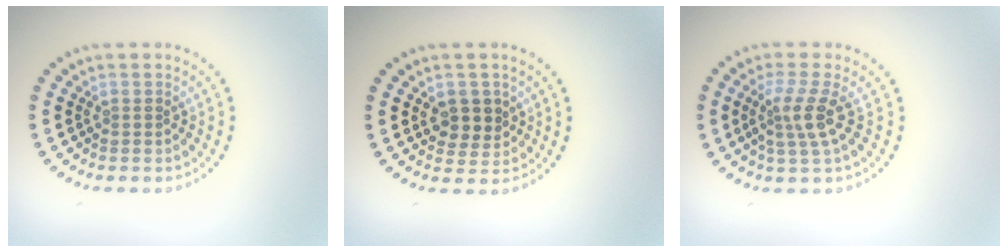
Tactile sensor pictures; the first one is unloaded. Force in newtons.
{"total": 2.5, "press": 2.3, "slide": 0.9}
{"total": 2.8, "press": 2.1, "slide": 1.8}